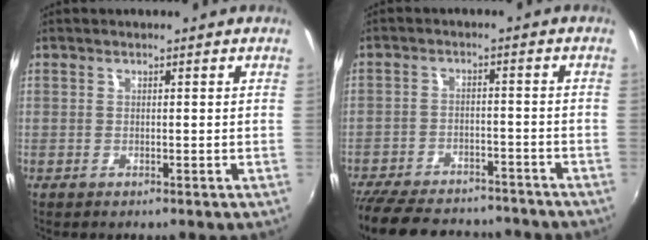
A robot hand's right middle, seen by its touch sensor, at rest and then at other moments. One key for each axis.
{"total": 19.3, "fx": -16.3, "fy": 6.8, "fz": 7.7, "tx": -0.178, "ty": -0.005, "tz": -0.232}